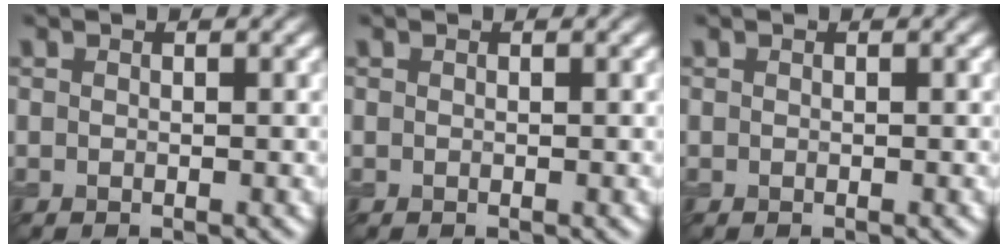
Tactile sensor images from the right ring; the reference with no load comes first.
{"total": 0.0}
{"total": 0.0}